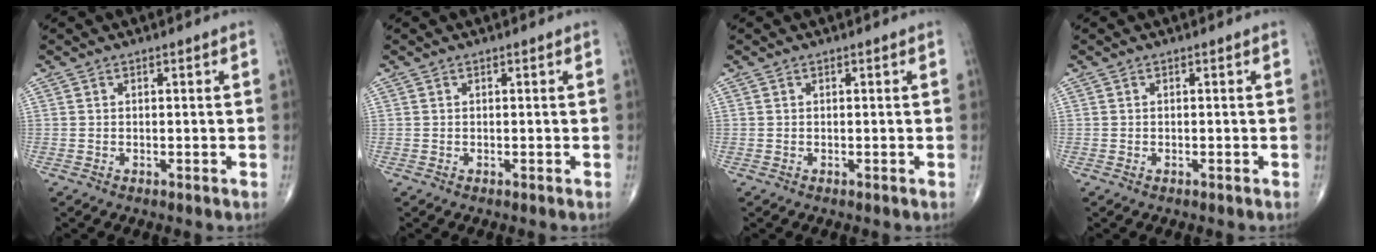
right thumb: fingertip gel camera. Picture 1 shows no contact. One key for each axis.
{"total": 0.0}
{"total": 0.0}
{"total": 0.0}